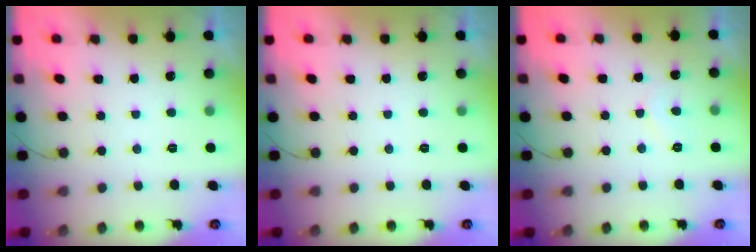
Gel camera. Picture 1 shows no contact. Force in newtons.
{"total": 0.0}
{"total": 4.0, "press": 4.0, "slide": 0.4}